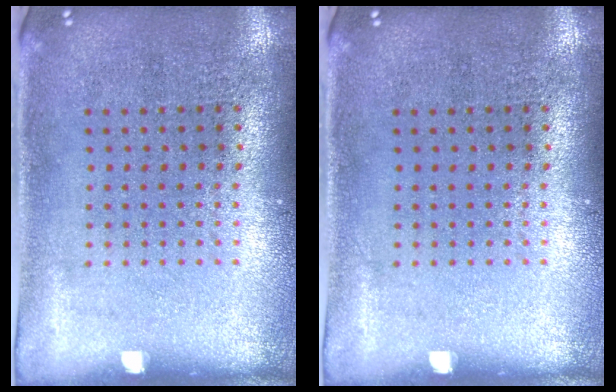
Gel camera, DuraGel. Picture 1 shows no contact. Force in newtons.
{"total": 0.0}